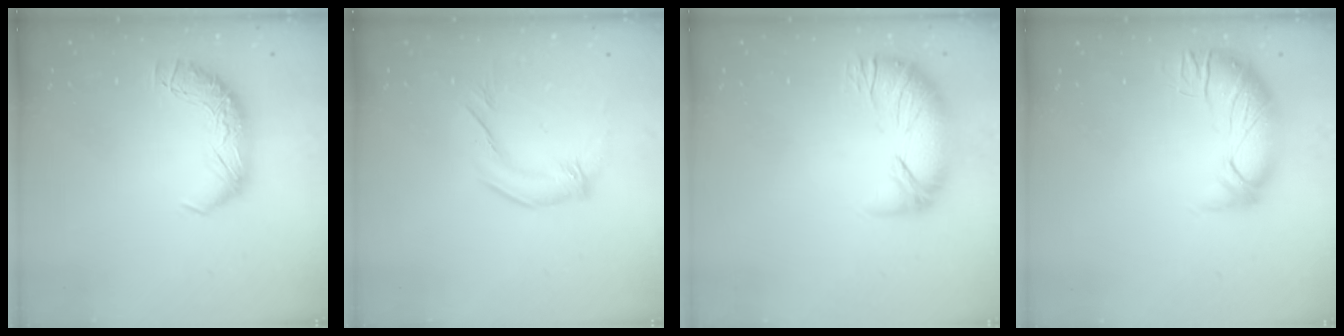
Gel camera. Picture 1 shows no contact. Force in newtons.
{"total": 1.5, "press": 1.2, "slide": 0.8}
{"total": 2.8, "press": 1.7, "slide": 2.3}
{"total": 2.9, "press": 1.4, "slide": 2.5}